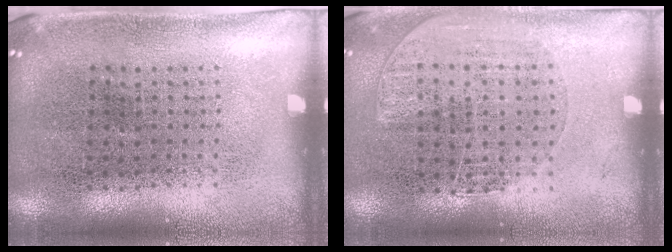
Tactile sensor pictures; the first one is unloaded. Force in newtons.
{"total": 1.1, "press": 0.9, "slide": 0.6}